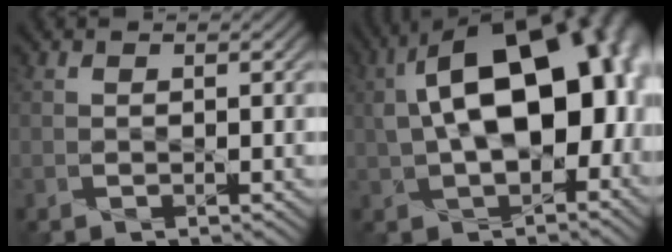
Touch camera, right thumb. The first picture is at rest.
{"total": 17.1, "force": [2.3, 9.4, 14.0], "torque": [-0.201, 0.001, 0.047]}